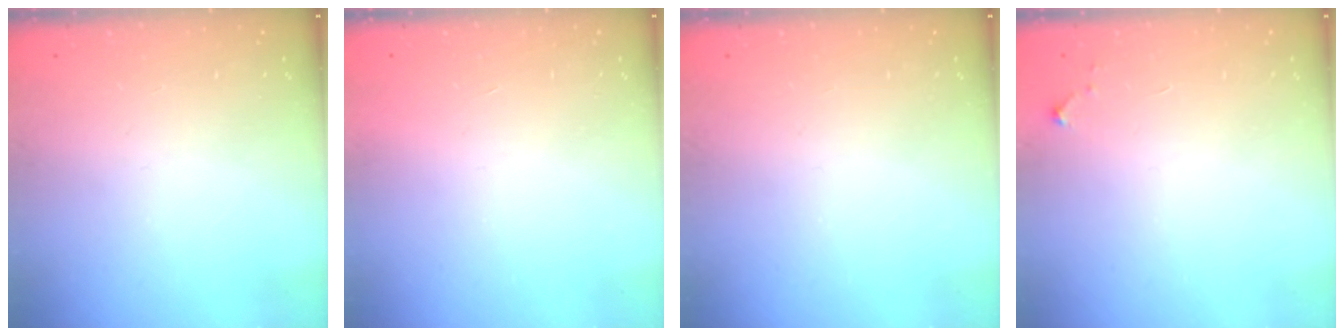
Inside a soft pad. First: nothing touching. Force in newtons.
{"total": 1.7, "press": 1.7, "slide": 0.1}
{"total": 0.0}
{"total": 2.6, "press": 2.6, "slide": 0.4}